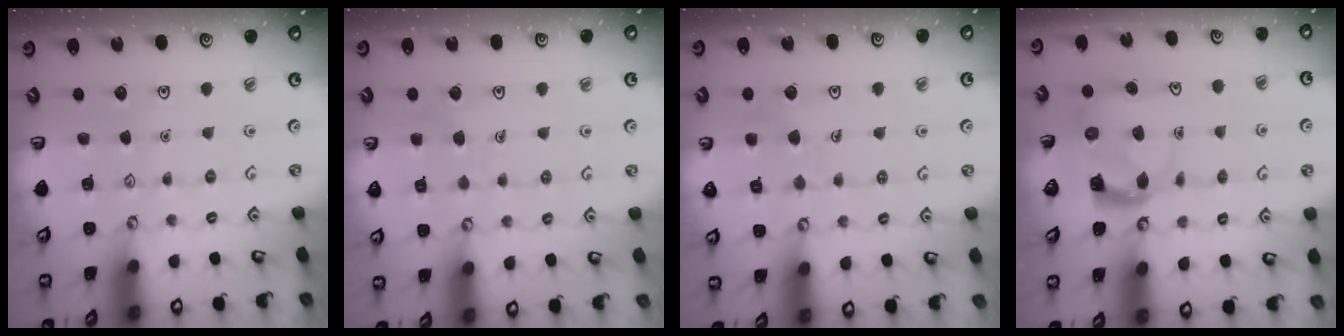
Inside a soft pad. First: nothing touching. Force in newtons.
{"total": 3.3, "press": 3.3, "slide": 0.3}
{"total": 6.2, "press": 6.1, "slide": 0.6}
{"total": 3.8, "press": 3.7, "slide": 0.6}